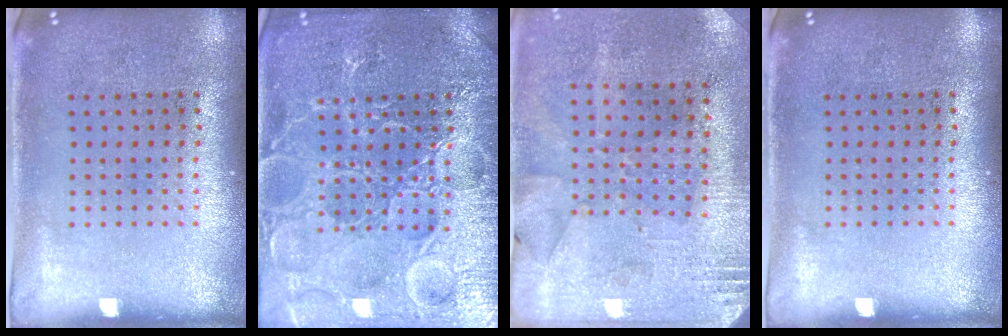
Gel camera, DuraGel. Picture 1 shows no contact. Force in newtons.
{"total": 7.4, "press": 7.3, "slide": 1.0}
{"total": 2.7, "press": 2.3, "slide": 1.5}
{"total": 0.0}